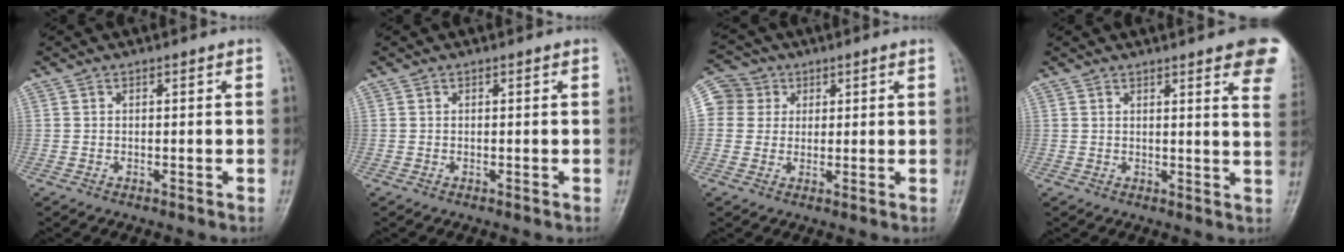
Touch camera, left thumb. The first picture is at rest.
{"total": 0.0}
{"total": 6.7, "force": [1.6, 6.4, 1.0], "torque": [0.012, 0.012, 0.021]}
{"total": 11.2, "force": [6.9, 2.2, 8.6], "torque": [-0.078, -0.023, 0.066]}